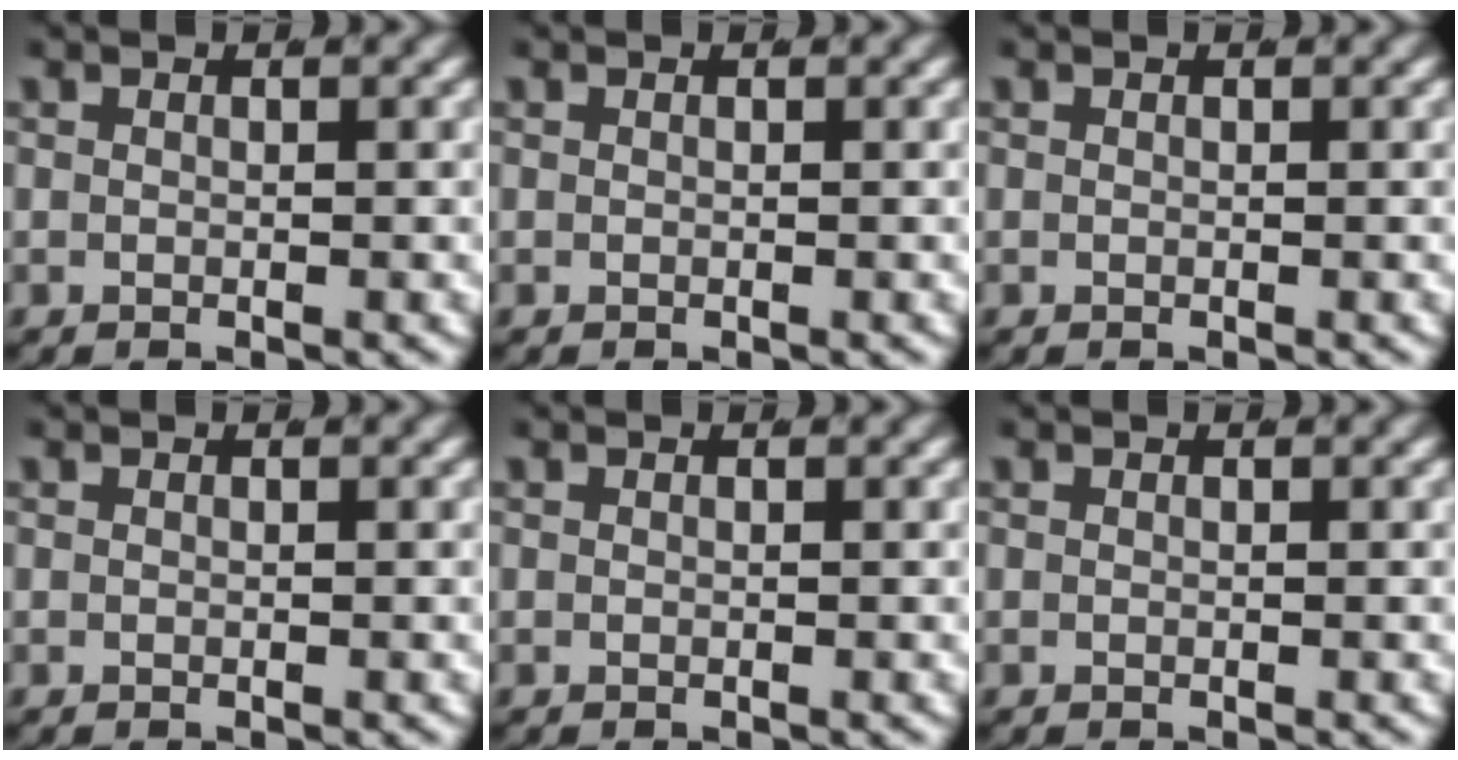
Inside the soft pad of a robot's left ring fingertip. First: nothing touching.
{"total": 0.0}
{"total": 0.0}
{"total": 0.0}
{"total": 1.0, "force": [-0.2, -1.0, -0.3], "torque": [0.010, -0.014, 0.008]}
{"total": 0.0}